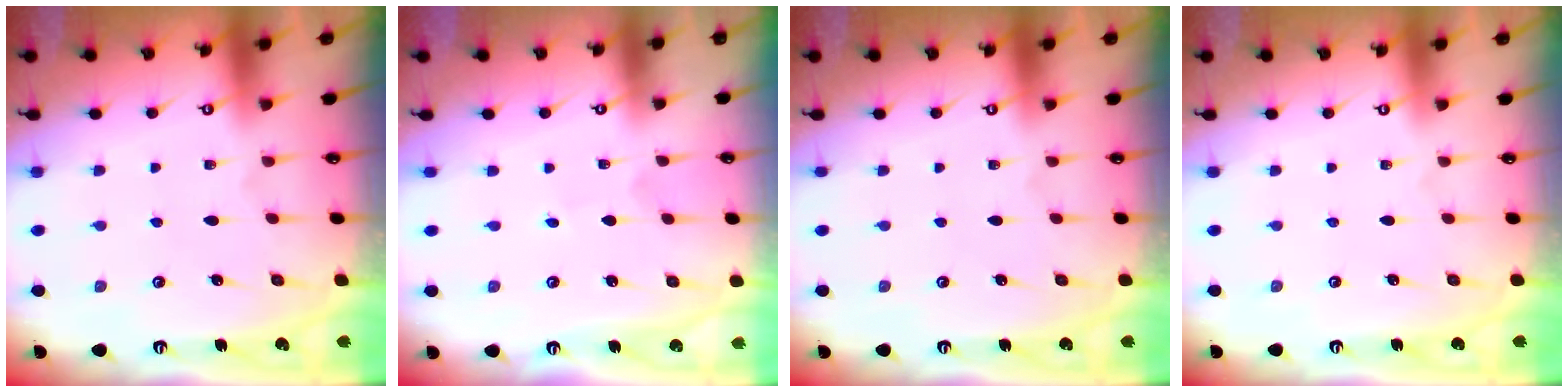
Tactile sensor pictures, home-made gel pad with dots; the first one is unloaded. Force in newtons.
{"total": 0.0}
{"total": 0.0}
{"total": 0.0}